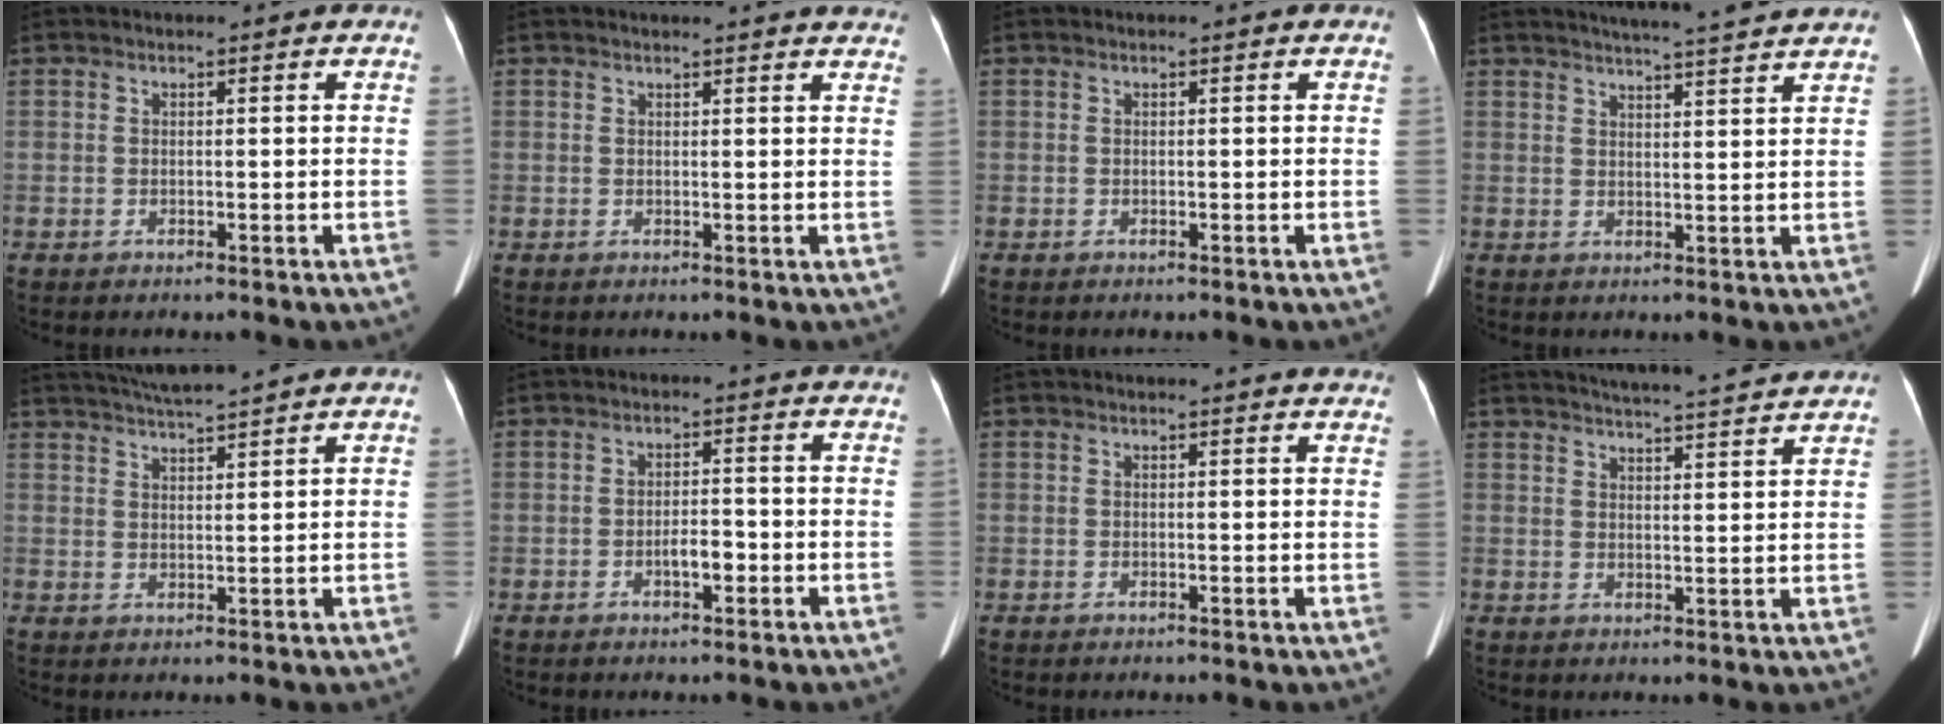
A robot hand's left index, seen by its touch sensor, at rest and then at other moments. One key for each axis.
{"total": 9.3, "fx": 8.9, "fy": 1.0, "fz": 2.2, "tx": -0.009, "ty": -0.013, "tz": 0.075}
{"total": 0.0}
{"total": 10.0, "fx": 9.1, "fy": -0.6, "fz": 4.3, "tx": -0.066, "ty": 0.011, "tz": 0.111}
{"total": 7.2, "fx": 6.6, "fy": -1.2, "fz": 2.6, "tx": -0.051, "ty": 0.014, "tz": 0.112}
{"total": 2.8, "fx": -1.2, "fy": 1.0, "fz": 2.4, "tx": -0.040, "ty": 0.004, "tz": -0.017}
{"total": 6.1, "fx": 5.9, "fy": 0.8, "fz": 1.4, "tx": -0.007, "ty": -0.004, "tz": 0.041}
{"total": 11.9, "fx": 11.2, "fy": -0.1, "fz": 4.3, "tx": -0.067, "ty": 0.011, "tz": 0.140}